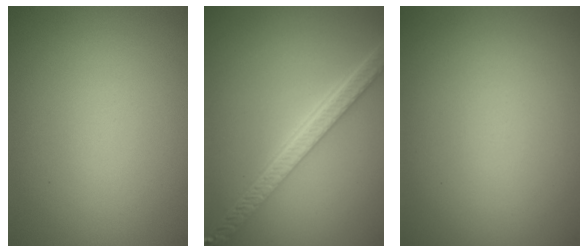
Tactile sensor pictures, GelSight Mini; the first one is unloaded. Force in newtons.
{"total": 5.2, "press": 4.1, "slide": 3.3}
{"total": 0.0}